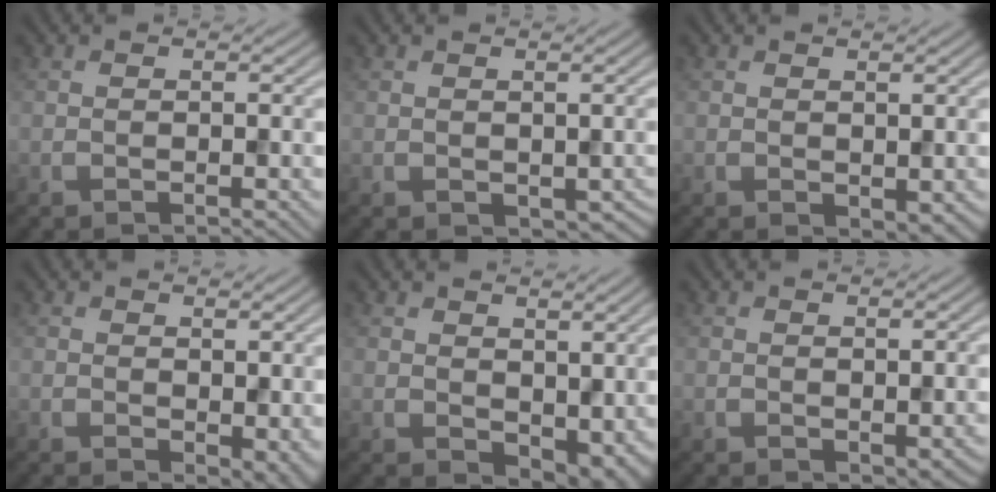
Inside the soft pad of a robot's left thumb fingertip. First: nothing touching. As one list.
[{"total": 1.7, "force": [0.1, 1.2, 1.2], "torque": [-0.022, -0.010, 0.010]}, {"total": 1.5, "force": [0.1, 1.0, 1.1], "torque": [-0.019, -0.006, 0.007]}, {"total": 4.3, "force": [-0.3, 2.7, 3.3], "torque": [-0.051, -0.017, 0.005]}, {"total": 6.2, "force": [1.6, 4.1, 4.3], "torque": [-0.077, -0.021, 0.038]}, {"total": 1.5, "force": [-0.1, 0.9, 1.2], "torque": [-0.019, -0.006, 0.004]}]